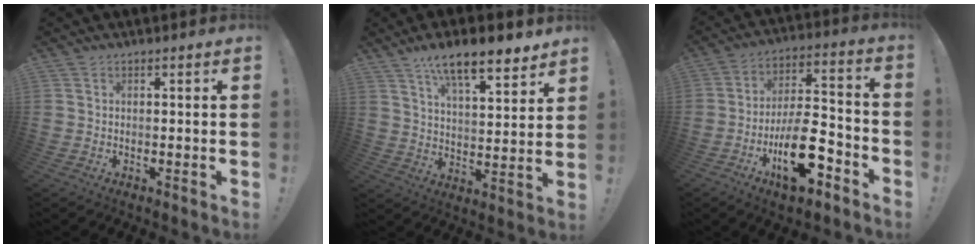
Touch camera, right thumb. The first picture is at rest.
{"total": 12.9, "force": [9.3, 3.5, 8.3], "torque": [-0.132, -0.055, 0.158]}
{"total": 19.5, "force": [-9.1, 8.5, 15.0], "torque": [-0.244, 0.063, -0.138]}